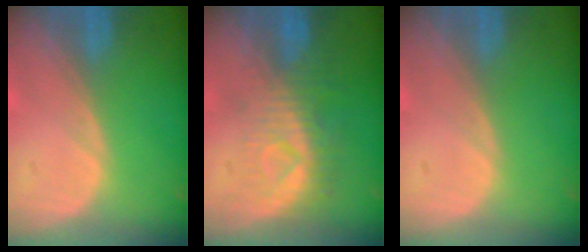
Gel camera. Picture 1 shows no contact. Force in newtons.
{"total": 8.3, "press": 7.4, "slide": 3.7}
{"total": 0.0}